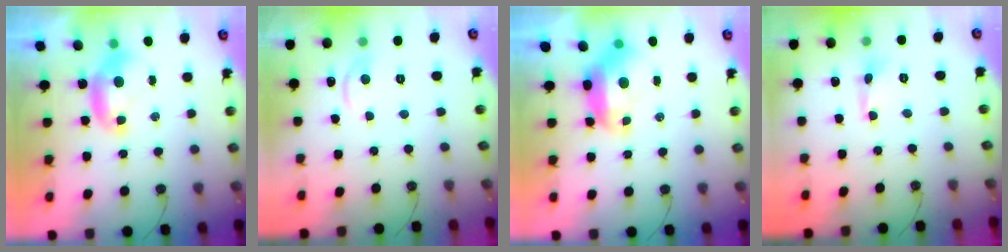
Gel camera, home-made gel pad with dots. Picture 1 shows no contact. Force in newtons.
{"total": 2.2, "press": 2.0, "slide": 0.9}
{"total": 1.9, "press": 1.8, "slide": 0.6}
{"total": 2.4, "press": 2.3, "slide": 0.5}